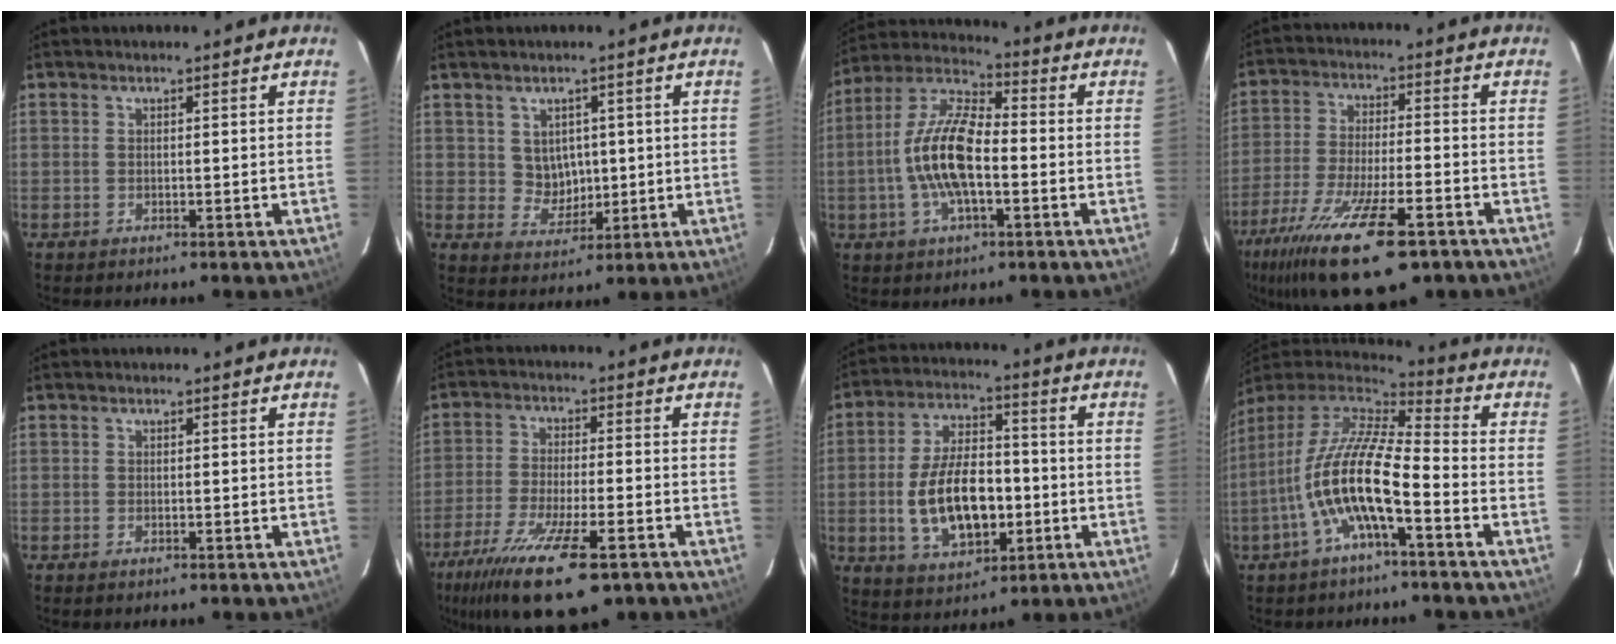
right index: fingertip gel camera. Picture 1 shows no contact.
{"total": 4.9, "force": [1.0, 4.5, 1.7], "torque": [-0.029, 0.007, 0.028]}
{"total": 13.8, "force": [-2.4, 5.4, 12.4], "torque": [-0.255, 0.009, -0.050]}
{"total": 20.2, "force": [-12.7, 5.7, 14.6], "torque": [-0.289, -0.061, -0.218]}
{"total": 0.6, "force": [-0.5, 0.2, 0.4], "torque": [-0.007, -0.001, -0.009]}
{"total": 18.0, "force": [-11.3, 4.6, 13.3], "torque": [-0.267, -0.060, -0.198]}
{"total": 15.1, "force": [-2.9, 7.9, 12.5], "torque": [-0.248, 0.007, -0.036]}
{"total": 15.2, "force": [-5.3, 3.4, 13.9], "torque": [-0.261, -0.006, -0.106]}